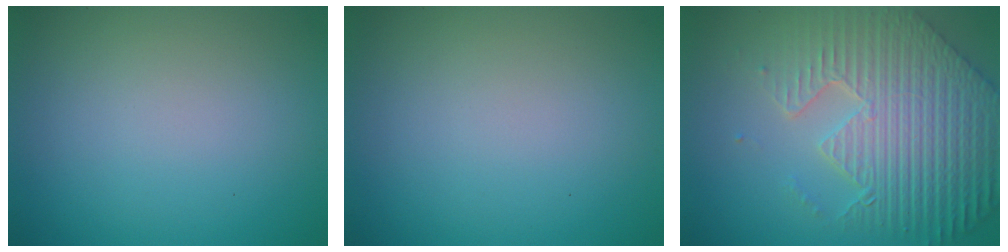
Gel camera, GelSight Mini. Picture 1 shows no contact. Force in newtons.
{"total": 0.0}
{"total": 9.2, "press": 6.5, "slide": 6.5}